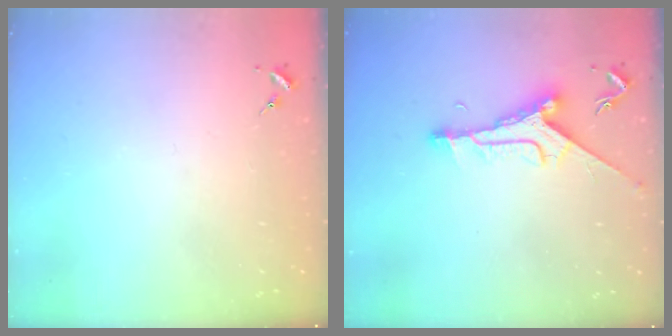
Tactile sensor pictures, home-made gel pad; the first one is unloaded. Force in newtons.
{"total": 9.5, "press": 9.5, "slide": 0.6}